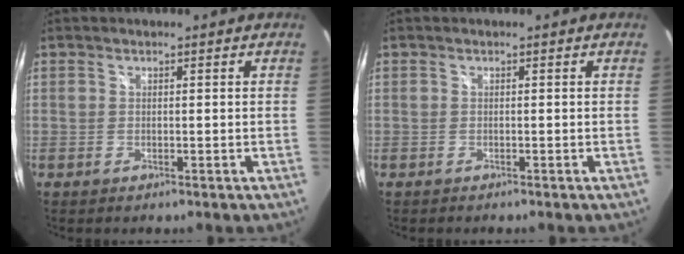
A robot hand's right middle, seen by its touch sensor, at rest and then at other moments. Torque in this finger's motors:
{"motor_torque": [0.14, -0.09, 0.02, -0.01]}